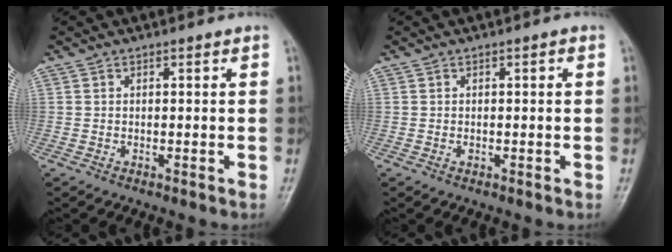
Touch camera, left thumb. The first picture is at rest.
{"total": 1.2, "force": [-0.1, 0.8, 0.9], "torque": [-0.008, 0.007, -0.004]}